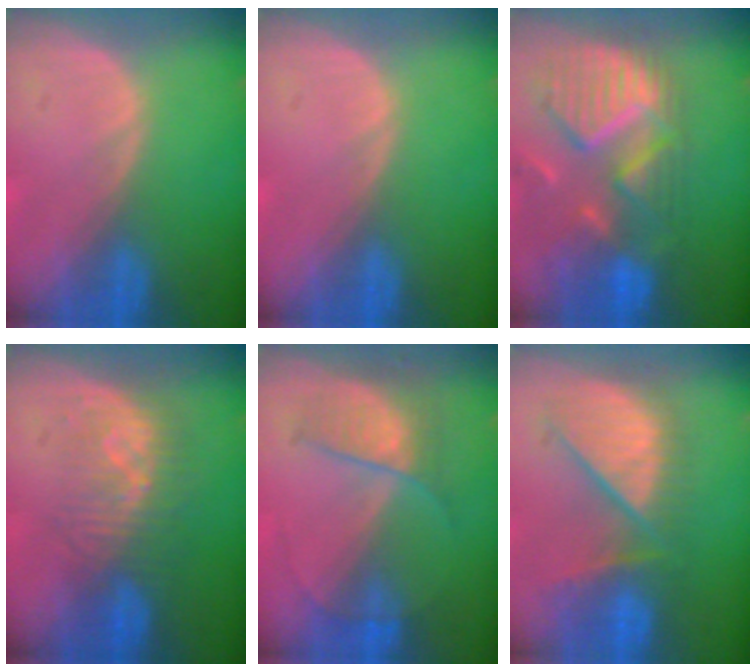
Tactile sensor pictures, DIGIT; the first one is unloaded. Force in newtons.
{"total": 0.0}
{"total": 12.0, "press": 10.4, "slide": 6.0}
{"total": 8.2, "press": 7.4, "slide": 3.6}
{"total": 5.9, "press": 5.6, "slide": 1.8}
{"total": 10.0, "press": 9.4, "slide": 3.2}